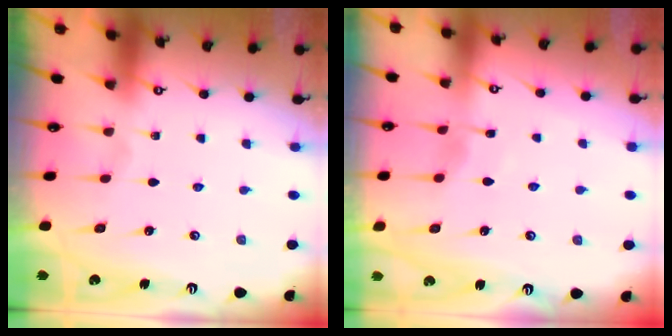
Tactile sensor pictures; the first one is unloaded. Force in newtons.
{"total": 4.0, "press": 3.9, "slide": 0.5}